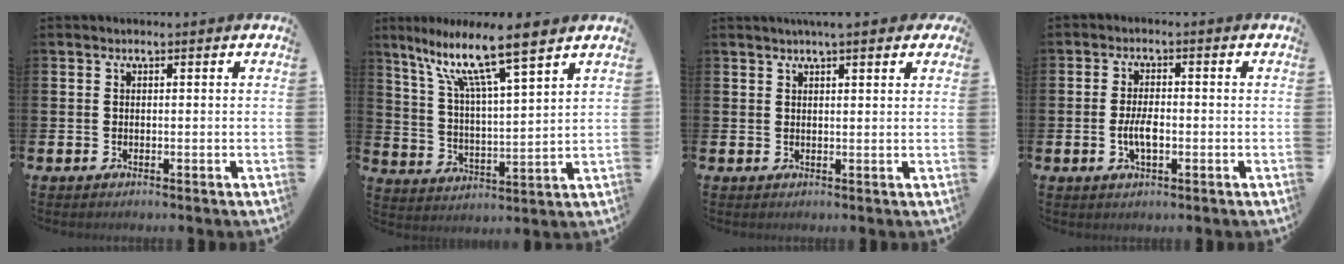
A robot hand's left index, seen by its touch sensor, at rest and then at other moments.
{"total": 10.8, "force": [8.6, 1.1, 6.4], "torque": [-0.151, -0.046, 0.142]}
{"total": 3.1, "force": [2.6, 0.3, 1.7], "torque": [-0.027, -0.004, 0.044]}
{"total": 3.8, "force": [-0.7, 1.6, 3.3], "torque": [-0.067, 0.001, -0.016]}